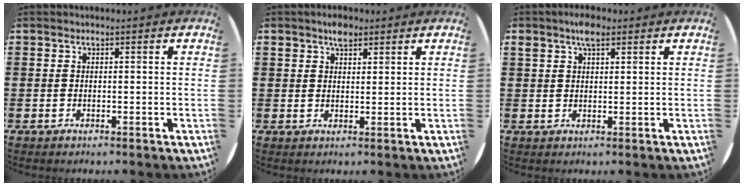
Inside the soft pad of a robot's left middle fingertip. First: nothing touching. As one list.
[{"total": 2.7, "force": [2.1, 1.3, 1.1], "torque": [-0.009, 0.000, 0.035]}, {"total": 3.4, "force": [2.4, 1.4, 2.0], "torque": [-0.029, 0.001, 0.039]}]